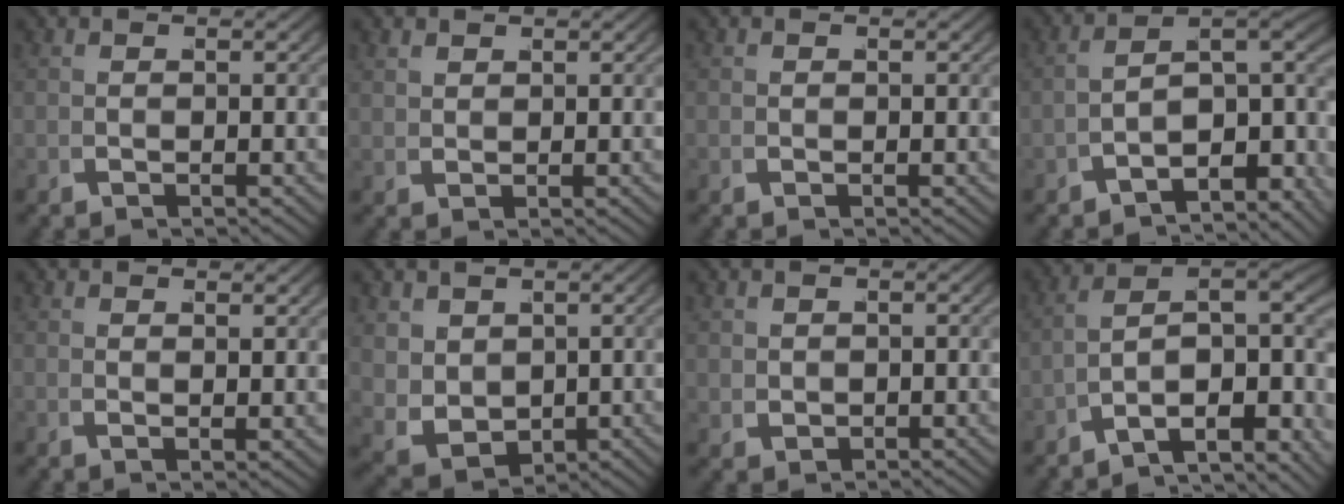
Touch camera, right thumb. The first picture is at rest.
{"total": 1.3, "force": [1.3, 0.2, 0.2], "torque": [0.003, 0.003, 0.032]}
{"total": 0.5, "force": [0.2, 0.5, 0.1], "torque": [-0.003, -0.004, 0.005]}
{"total": 9.2, "force": [-2.6, 5.5, 7.0], "torque": [-0.106, -0.016, -0.038]}
{"total": 1.4, "force": [1.2, -0.1, 0.6], "torque": [-0.008, 0.000, 0.025]}
{"total": 6.5, "force": [-0.6, 5.2, 3.8], "torque": [-0.096, -0.047, 0.021]}
{"total": 1.4, "force": [0.5, 1.1, 0.7], "torque": [-0.012, -0.009, 0.022]}
{"total": 13.3, "force": [-2.6, 9.1, 9.4], "torque": [-0.161, -0.042, -0.039]}